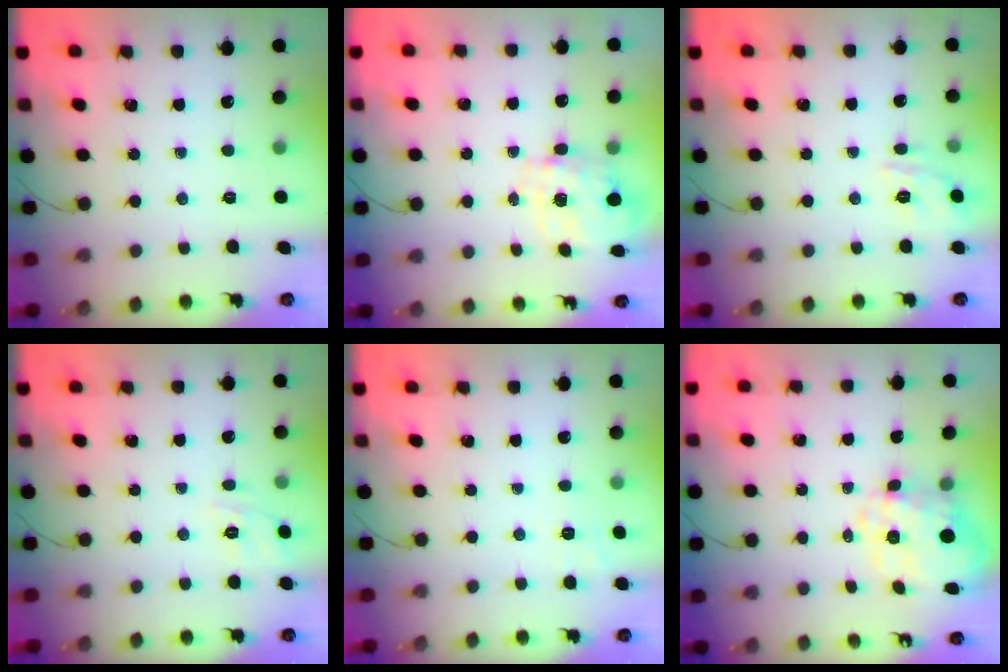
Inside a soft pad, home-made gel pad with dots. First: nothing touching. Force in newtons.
{"total": 3.9, "press": 3.8, "slide": 0.9}
{"total": 10.5, "press": 10.5, "slide": 1.2}
{"total": 7.4, "press": 7.2, "slide": 1.8}
{"total": 2.3, "press": 1.5, "slide": 1.8}
{"total": 10.9, "press": 10.7, "slide": 2.2}